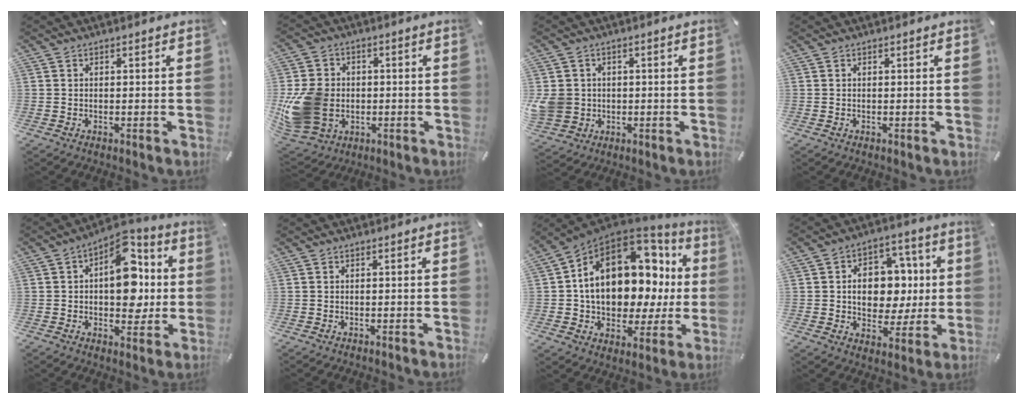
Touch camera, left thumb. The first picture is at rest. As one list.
[{"total": 15.9, "force": [-2.5, 13.1, 8.6], "torque": [-0.177, 0.016, -0.042]}, {"total": 6.4, "force": [0.0, 6.1, 1.8], "torque": [-0.063, 0.008, -0.001]}, {"total": 0.0}, {"total": 14.8, "force": [2.6, 9.2, 11.3], "torque": [-0.145, -0.020, 0.044]}, {"total": 0.0}, {"total": 19.5, "force": [4.0, 13.0, 14.0], "torque": [-0.219, -0.034, 0.068]}, {"total": 11.6, "force": [0.4, 9.7, 6.4], "torque": [-0.091, 0.007, 0.015]}]